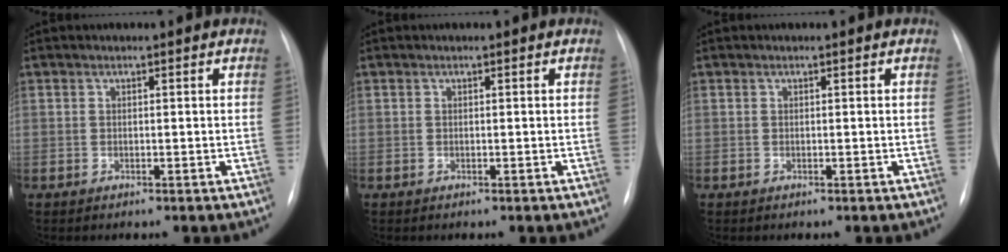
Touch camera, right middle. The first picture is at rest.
{"total": 0.0}
{"total": 0.0}